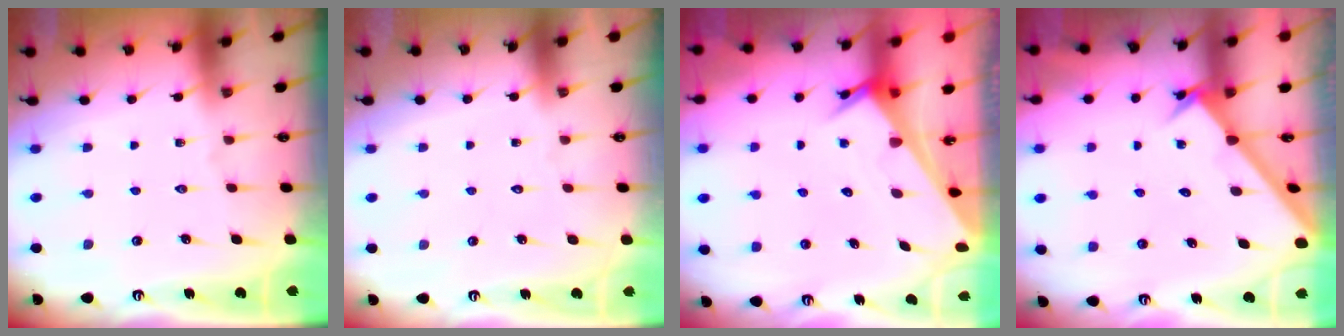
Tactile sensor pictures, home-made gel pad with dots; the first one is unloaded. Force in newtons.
{"total": 1.8, "press": 1.8, "slide": 0.1}
{"total": 3.3, "press": 3.3, "slide": 0.2}
{"total": 2.1, "press": 2.1, "slide": 0.2}